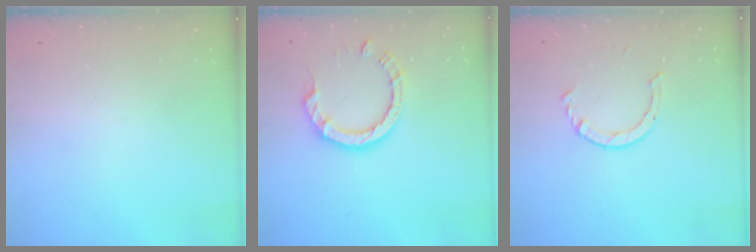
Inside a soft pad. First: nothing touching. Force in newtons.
{"total": 8.5, "press": 8.4, "slide": 1.0}
{"total": 2.3, "press": 2.3, "slide": 0.2}